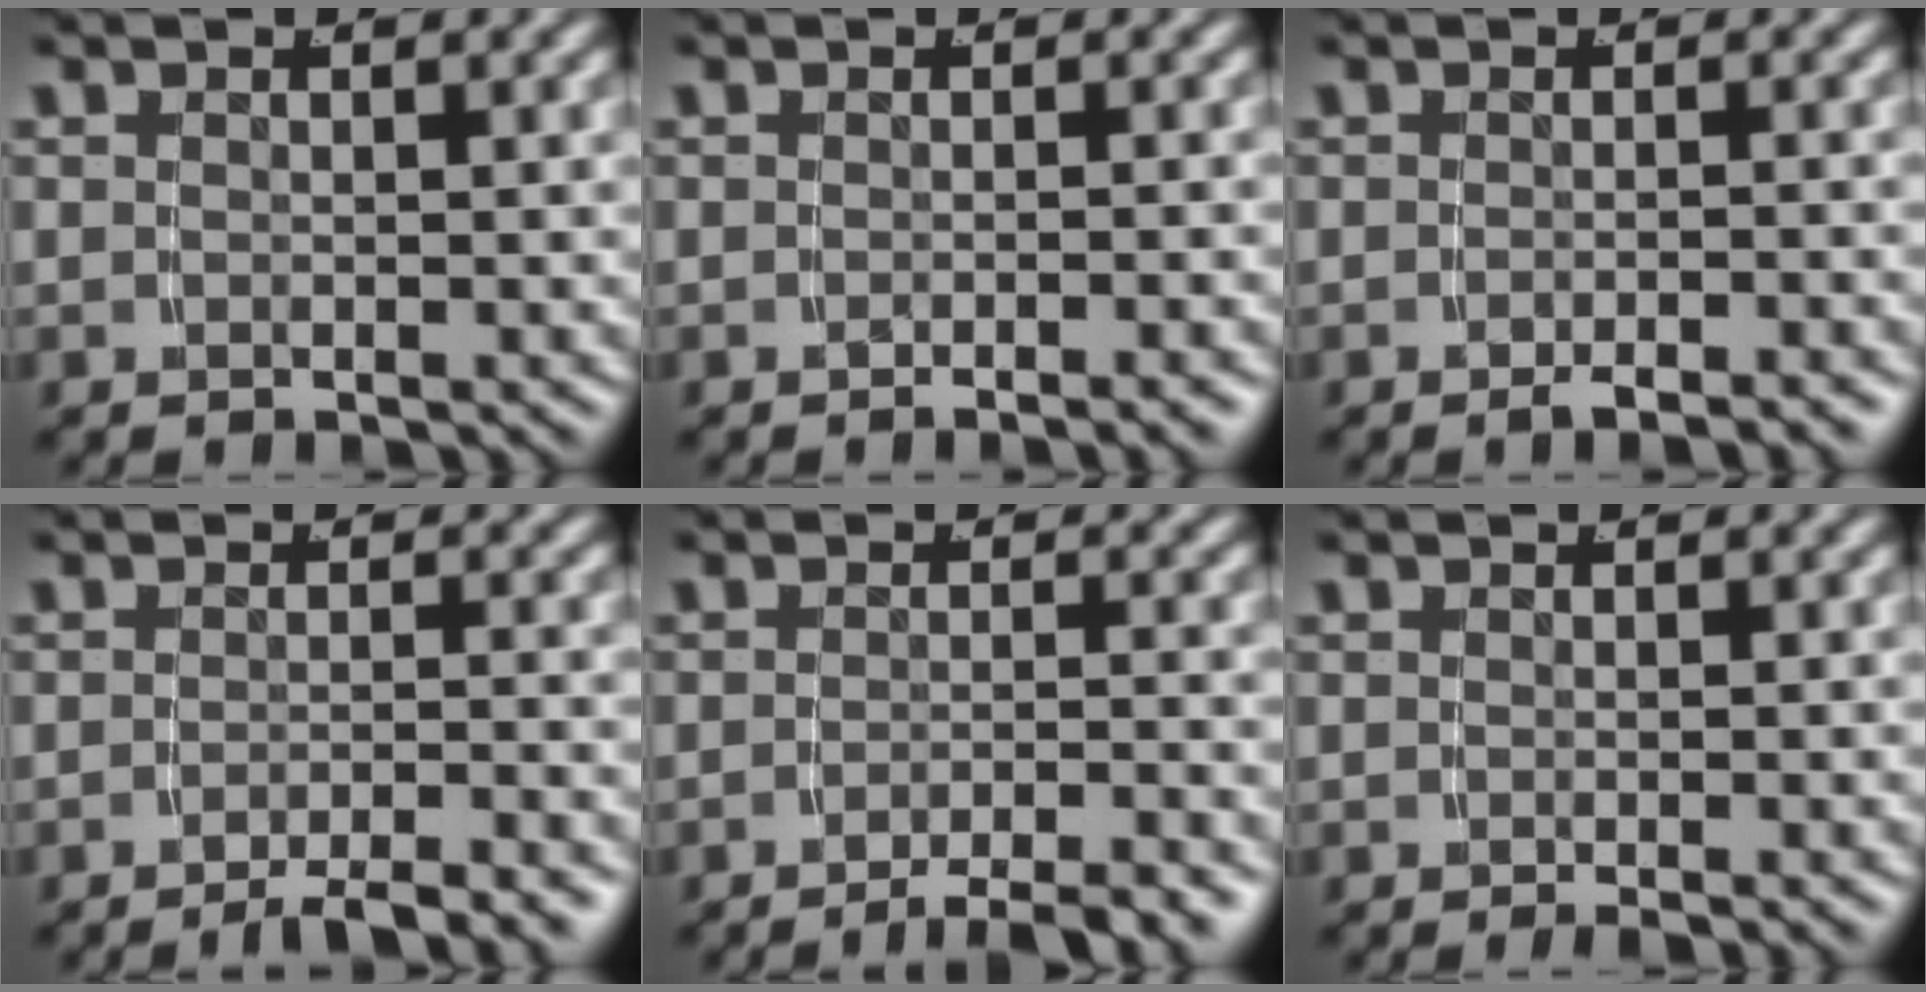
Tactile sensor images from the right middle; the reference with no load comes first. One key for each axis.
{"total": 1.4, "fx": -1.2, "fy": -0.4, "fz": 0.5, "tx": -0.006, "ty": 0.007, "tz": -0.021}
{"total": 2.3, "fx": -2.1, "fy": -0.3, "fz": 0.9, "tx": -0.010, "ty": 0.005, "tz": -0.035}
{"total": 4.1, "fx": -3.5, "fy": 0.3, "fz": 2.0, "tx": -0.023, "ty": 0.003, "tz": -0.060}
{"total": 4.6, "fx": -4.0, "fy": 0.3, "fz": 2.2, "tx": -0.021, "ty": 0.001, "tz": -0.066}
{"total": 0.9, "fx": -0.7, "fy": -0.2, "fz": 0.5, "tx": -0.004, "ty": 0.004, "tz": -0.010}